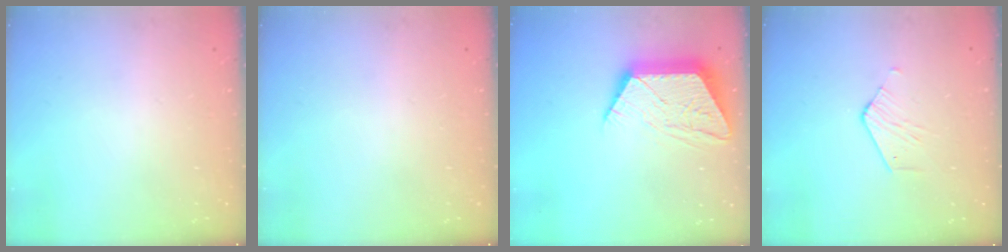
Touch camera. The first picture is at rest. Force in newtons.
{"total": 0.0}
{"total": 14.2, "press": 14.2, "slide": 1.1}
{"total": 2.6, "press": 2.6, "slide": 0.2}